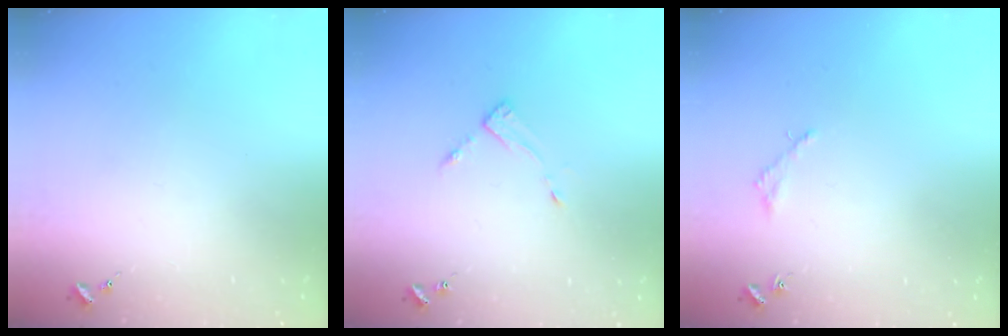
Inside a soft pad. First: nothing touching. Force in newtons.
{"total": 3.4, "press": 3.4, "slide": 0.4}
{"total": 1.6, "press": 1.6, "slide": 0.2}